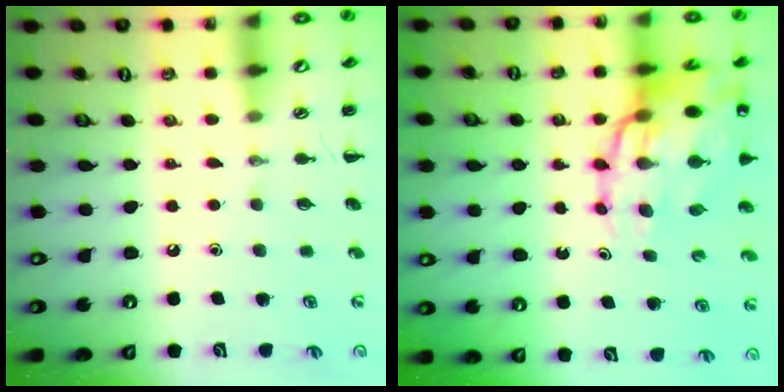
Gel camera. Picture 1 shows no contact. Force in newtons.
{"total": 19.3, "press": 18.7, "slide": 5.0}